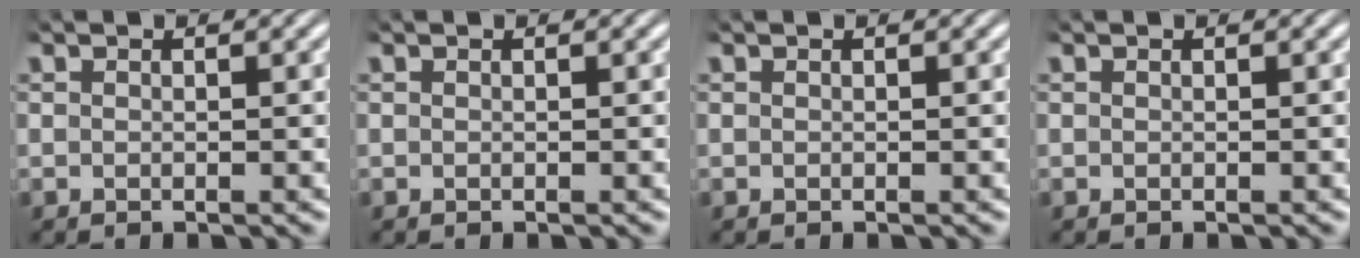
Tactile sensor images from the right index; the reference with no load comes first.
{"total": 0.0}
{"total": 0.0}
{"total": 0.0}